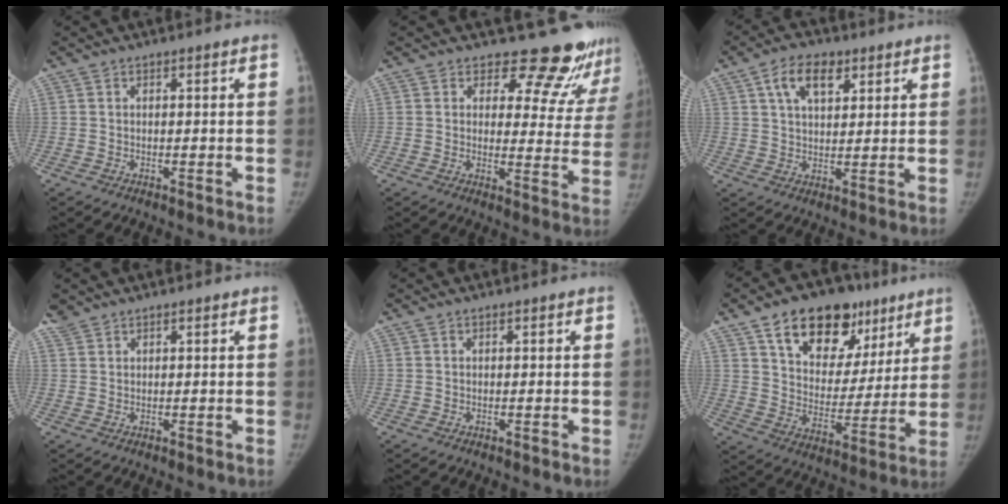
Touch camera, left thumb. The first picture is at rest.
{"total": 14.5, "force": [13.2, 5.3, 2.5], "torque": [0.028, -0.114, 0.136]}
{"total": 8.3, "force": [3.9, 4.9, 5.4], "torque": [-0.068, -0.010, 0.066]}
{"total": 2.1, "force": [1.9, 0.9, 0.0], "torque": [0.006, 0.002, 0.034]}
{"total": 0.0}
{"total": 21.1, "force": [11.9, 13.0, 11.5], "torque": [-0.121, -0.027, 0.190]}